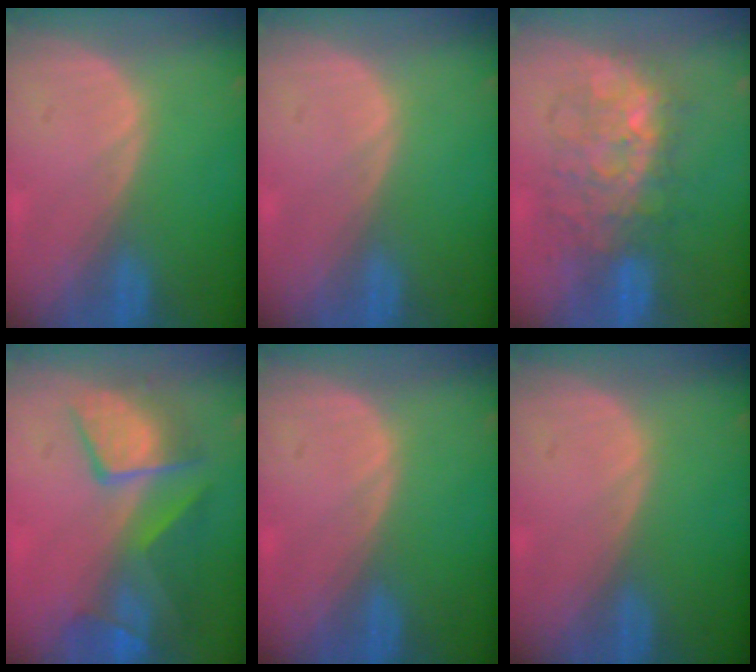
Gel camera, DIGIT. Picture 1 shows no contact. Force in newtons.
{"total": 0.0}
{"total": 8.7, "press": 8.7, "slide": 0.3}
{"total": 10.0, "press": 8.7, "slide": 4.9}
{"total": 0.0}
{"total": 0.0}